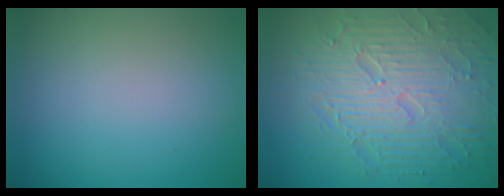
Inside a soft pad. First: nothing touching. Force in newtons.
{"total": 8.9, "press": 6.3, "slide": 6.3}